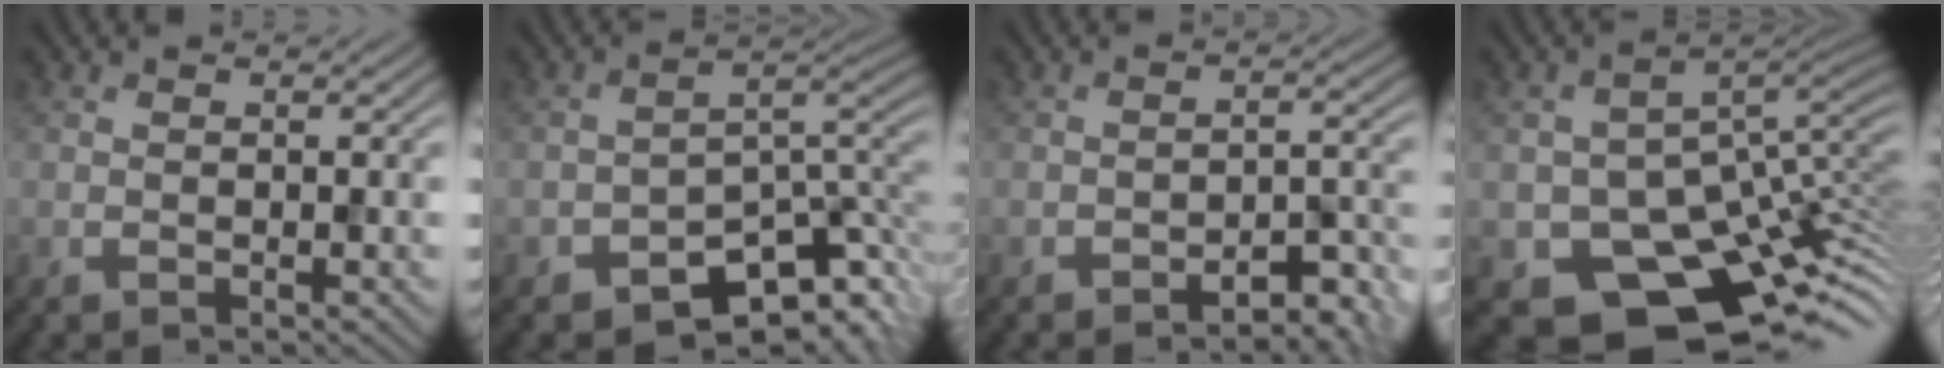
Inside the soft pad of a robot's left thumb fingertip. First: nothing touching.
{"total": 7.5, "force": [-6.1, 3.3, 3.0], "torque": [-0.024, -0.014, -0.106]}
{"total": 4.5, "force": [-4.0, 0.4, 2.1], "torque": [-0.026, 0.014, -0.053]}
{"total": 11.4, "force": [-5.4, 7.3, 6.8], "torque": [-0.105, -0.041, -0.068]}